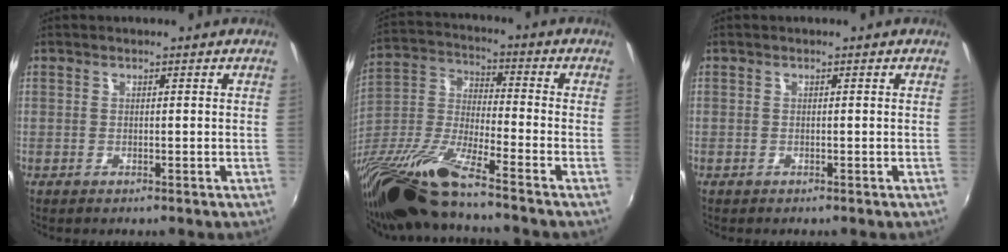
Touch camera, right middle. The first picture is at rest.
{"total": 17.5, "force": [-13.9, 0.6, 10.6], "torque": [-0.213, -0.040, -0.276]}
{"total": 0.0}